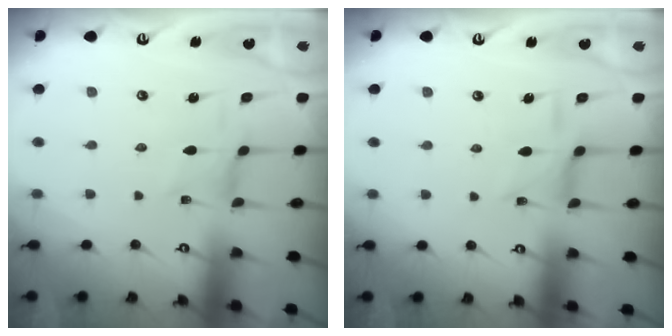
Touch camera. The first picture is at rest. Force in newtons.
{"total": 7.2, "press": 7.2, "slide": 0.6}